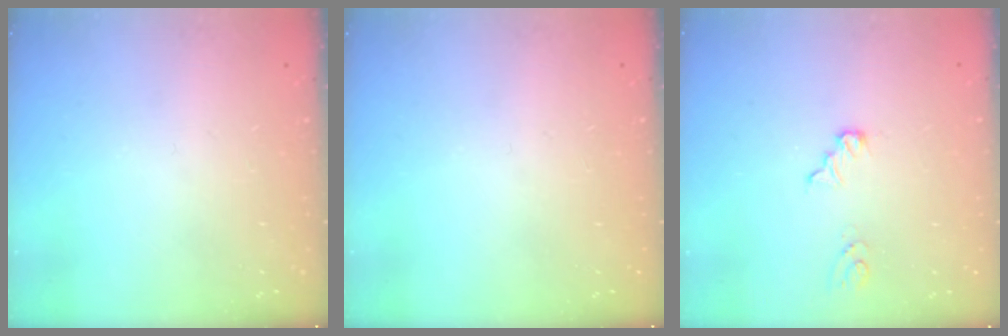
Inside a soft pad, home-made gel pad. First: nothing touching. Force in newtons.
{"total": 0.0}
{"total": 5.9, "press": 5.9, "slide": 0.5}